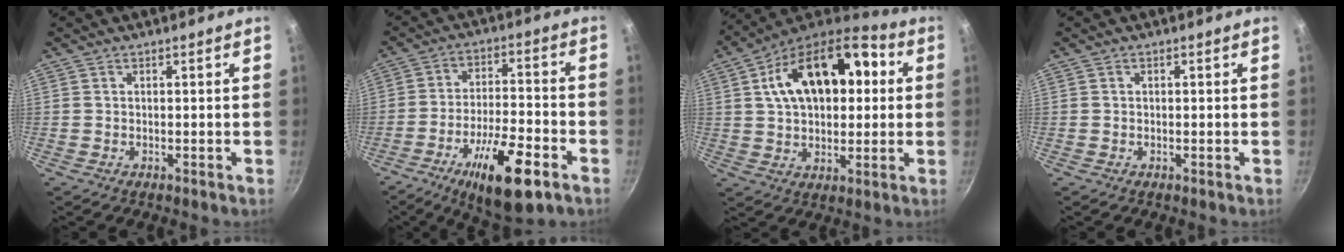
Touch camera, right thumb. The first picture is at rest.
{"total": 16.7, "force": [-8.5, 5.2, 13.3], "torque": [-0.214, 0.037, -0.137]}
{"total": 21.9, "force": [4.9, 13.1, 16.9], "torque": [-0.257, 0.025, 0.063]}
{"total": 0.0}